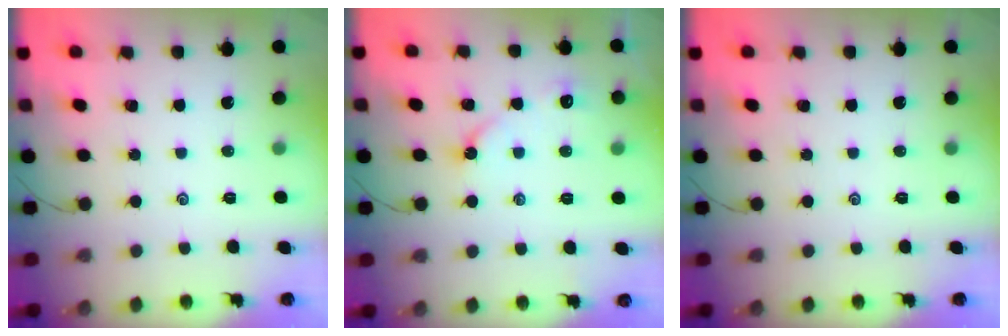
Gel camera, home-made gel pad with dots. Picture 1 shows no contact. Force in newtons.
{"total": 4.2, "press": 4.2, "slide": 0.6}
{"total": 0.0}